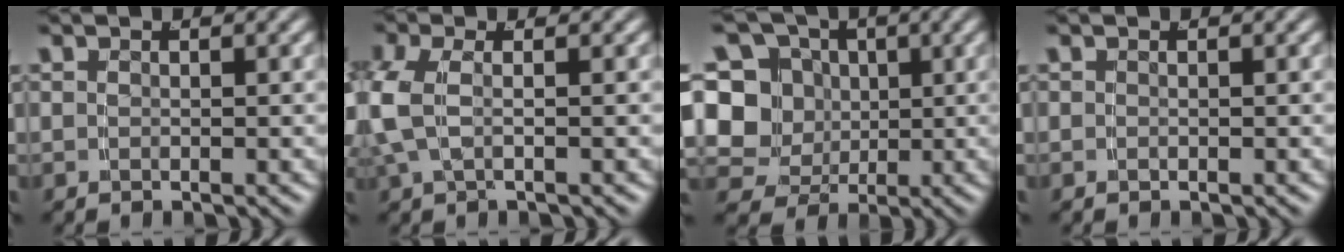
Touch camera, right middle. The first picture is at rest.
{"total": 3.5, "force": [0.2, 2.0, 2.9], "torque": [-0.090, -0.010, 0.010]}
{"total": 13.3, "force": [0.8, 11.9, 5.9], "torque": [-0.132, -0.031, 0.012]}
{"total": 0.0}